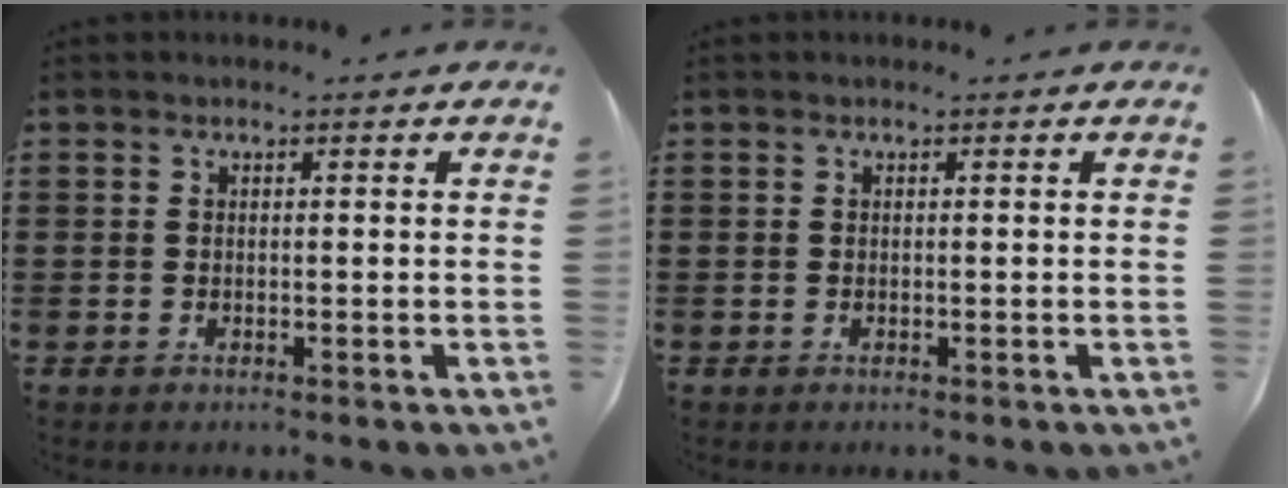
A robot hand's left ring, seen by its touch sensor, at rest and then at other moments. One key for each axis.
{"total": 0.0}